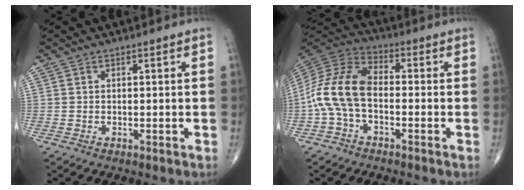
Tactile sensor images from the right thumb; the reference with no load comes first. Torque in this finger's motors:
{"motor_torque": [1.78, 2.20, 0.89, -0.86, 0.15]}